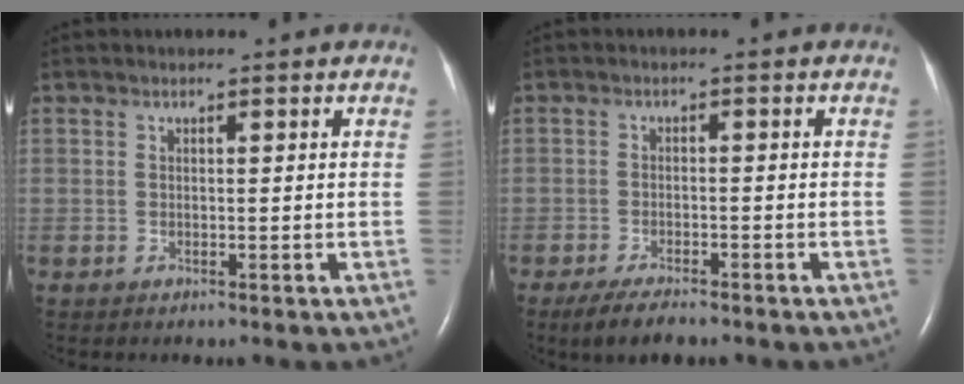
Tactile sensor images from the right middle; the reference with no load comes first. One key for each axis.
{"total": 4.8, "fx": -3.7, "fy": 1.2, "fz": 2.9, "tx": -0.054, "ty": -0.008, "tz": -0.061}